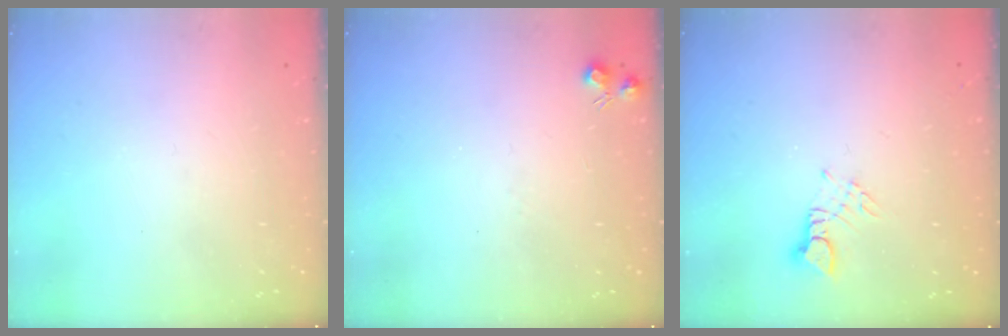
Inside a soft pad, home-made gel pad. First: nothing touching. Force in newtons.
{"total": 3.7, "press": 3.6, "slide": 0.6}
{"total": 3.1, "press": 3.0, "slide": 0.4}